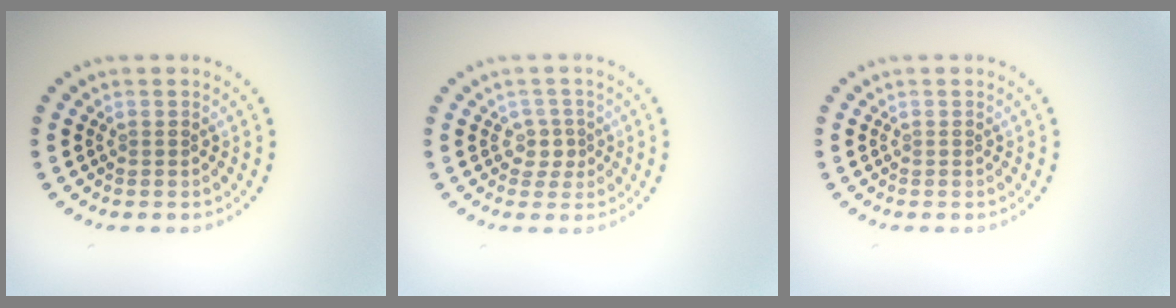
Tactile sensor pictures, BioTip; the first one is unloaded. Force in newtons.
{"total": 1.6, "press": 1.1, "slide": 1.1}
{"total": 0.0}